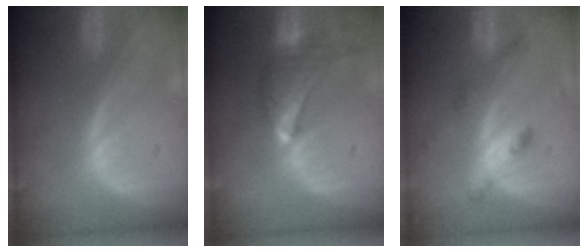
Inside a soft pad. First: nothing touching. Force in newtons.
{"total": 9.7, "press": 8.6, "slide": 4.5}
{"total": 4.2, "press": 3.9, "slide": 1.6}